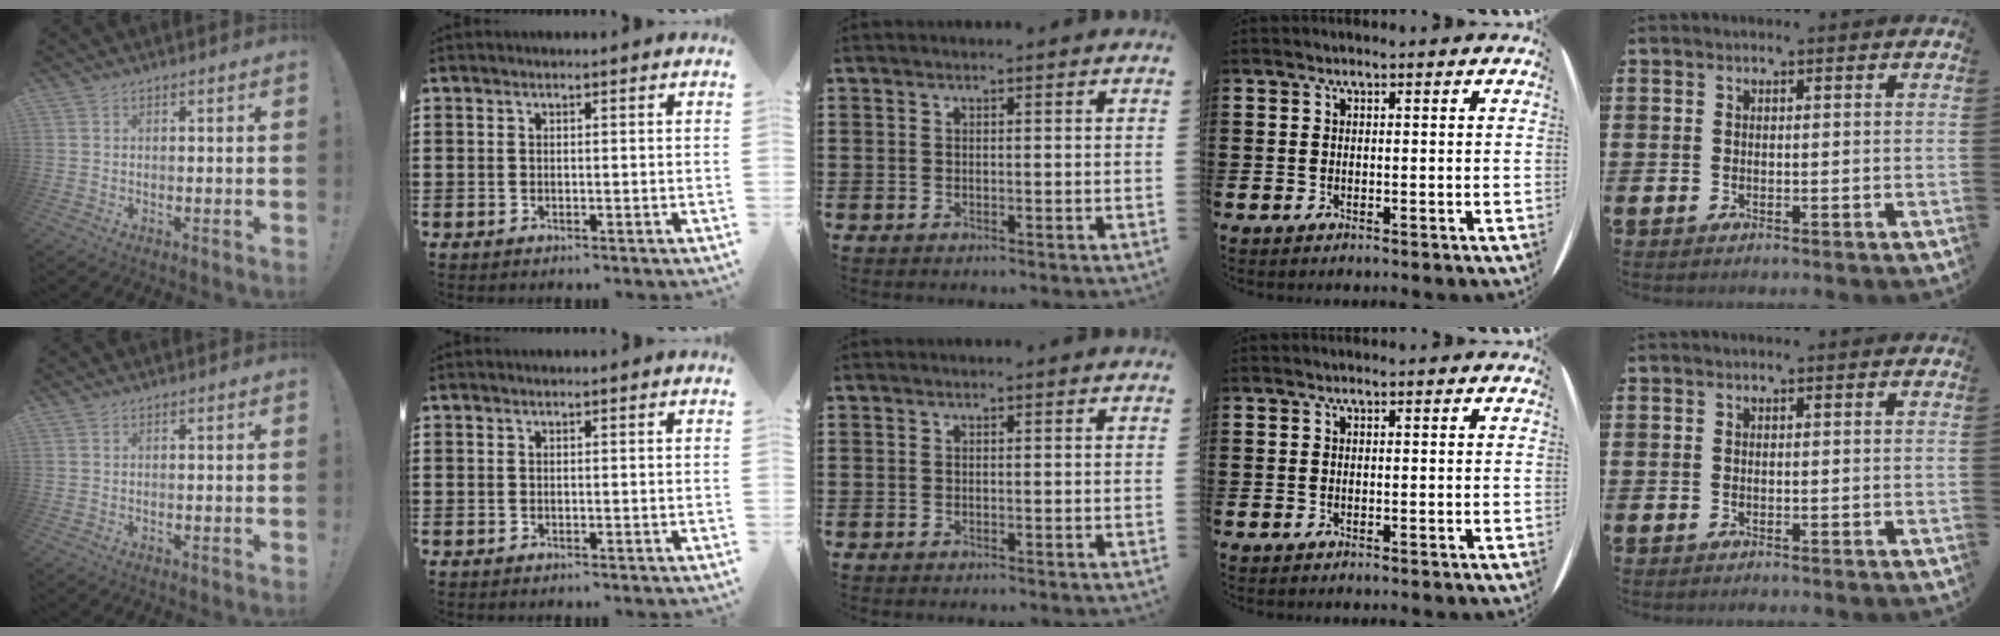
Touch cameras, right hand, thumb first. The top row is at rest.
{}